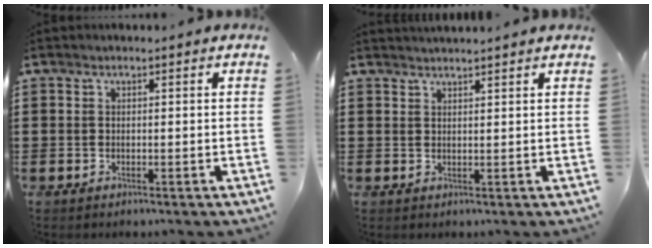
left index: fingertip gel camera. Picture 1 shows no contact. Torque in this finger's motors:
{"motor_torque": [2.14, 0.00, 0.06, 0.01]}